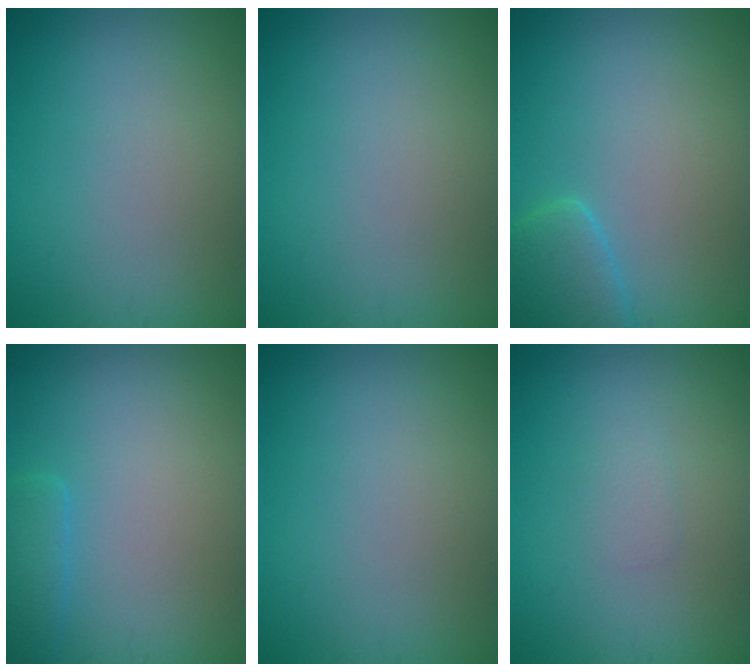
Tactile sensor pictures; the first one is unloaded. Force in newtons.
{"total": 0.0}
{"total": 2.5, "press": 2.5, "slide": 0.3}
{"total": 1.6, "press": 1.6, "slide": 0.1}
{"total": 0.0}
{"total": 0.8, "press": 0.8, "slide": 0.1}